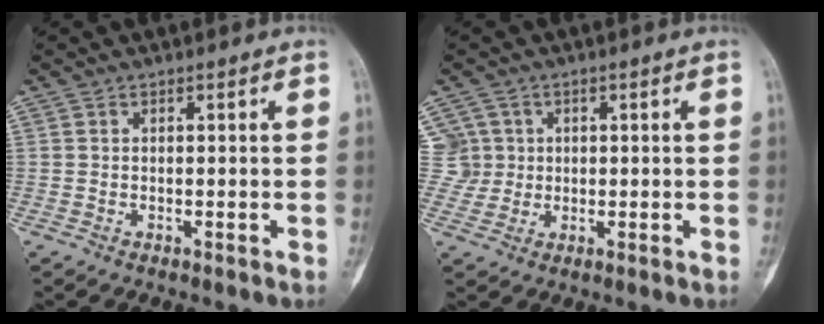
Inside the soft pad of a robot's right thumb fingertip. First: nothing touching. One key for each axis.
{"total": 5.0, "fx": 1.3, "fy": 4.8, "fz": 0.1, "tx": 0.028, "ty": 0.006, "tz": 0.024}